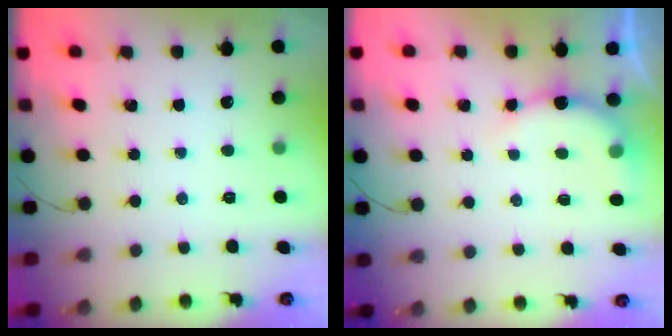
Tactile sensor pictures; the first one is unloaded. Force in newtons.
{"total": 6.9, "press": 6.9, "slide": 0.2}